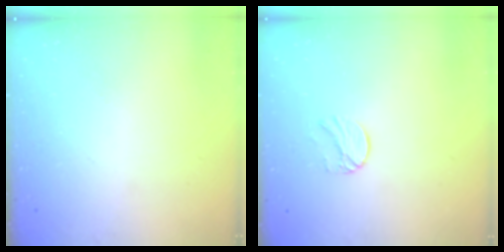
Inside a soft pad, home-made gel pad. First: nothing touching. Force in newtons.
{"total": 6.6, "press": 6.6, "slide": 0.6}